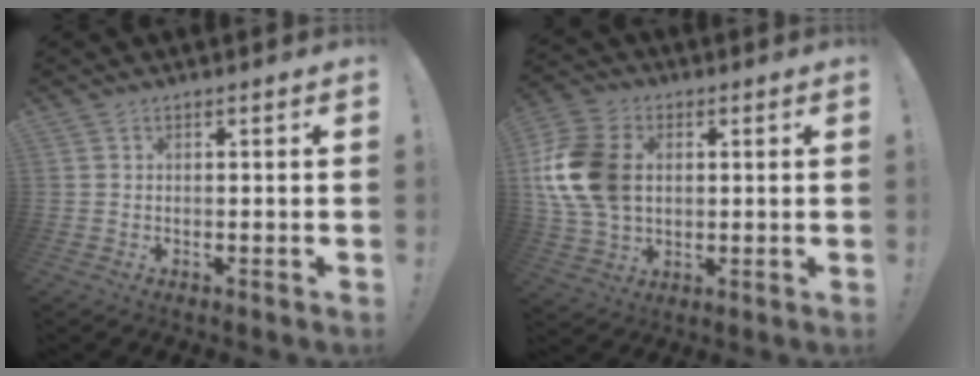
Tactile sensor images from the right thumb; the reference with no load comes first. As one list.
[{"total": 17.8, "force": [2.4, 13.2, 11.7], "torque": [-0.240, -0.002, 0.047]}]